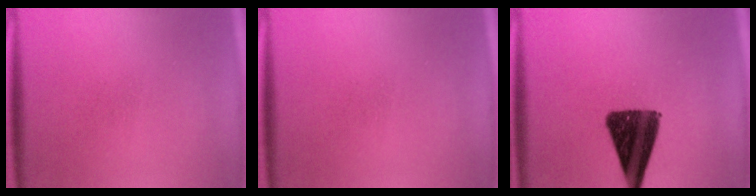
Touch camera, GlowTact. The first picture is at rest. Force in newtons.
{"total": 0.0}
{"total": 13.2}